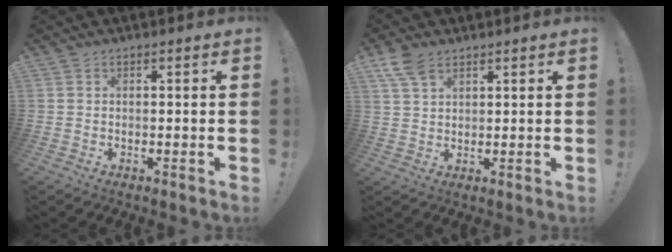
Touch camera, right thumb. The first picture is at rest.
{"total": 6.4, "force": [4.2, 3.3, 3.5], "torque": [-0.060, -0.015, 0.081]}